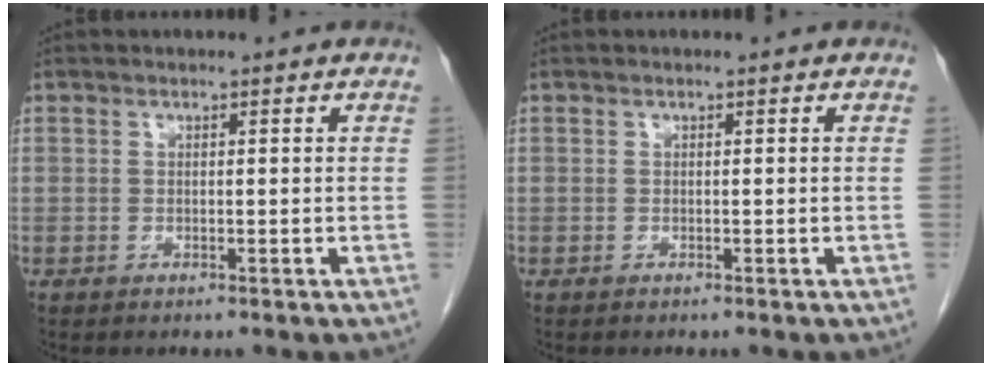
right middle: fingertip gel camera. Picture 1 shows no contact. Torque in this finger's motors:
{"motor_torque": [-0.26, 0.03, 0.00, -0.01]}